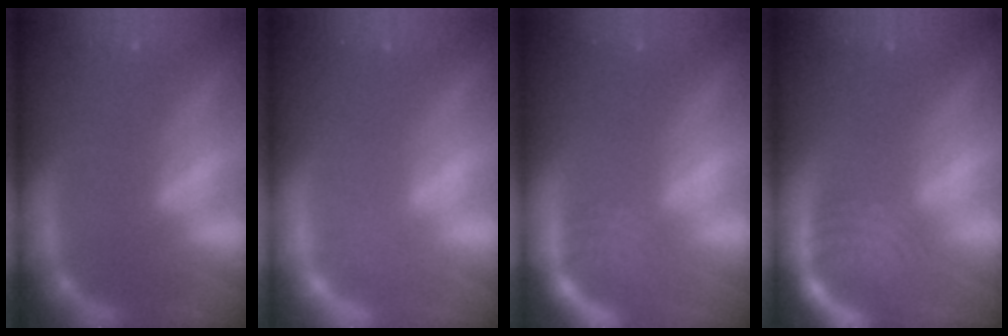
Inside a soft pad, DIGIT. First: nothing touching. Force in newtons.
{"total": 1.4}
{"total": 4.5}
{"total": 7.1}